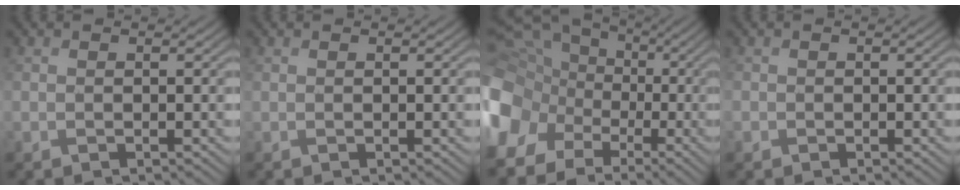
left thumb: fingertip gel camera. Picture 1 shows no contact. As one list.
[{"total": 0.0}, {"total": 17.3, "force": [-2.3, 15.0, 8.3], "torque": [-0.245, -0.031, -0.067]}, {"total": 1.1, "force": [-0.5, 1.0, 0.1], "torque": [0.000, -0.006, -0.015]}]